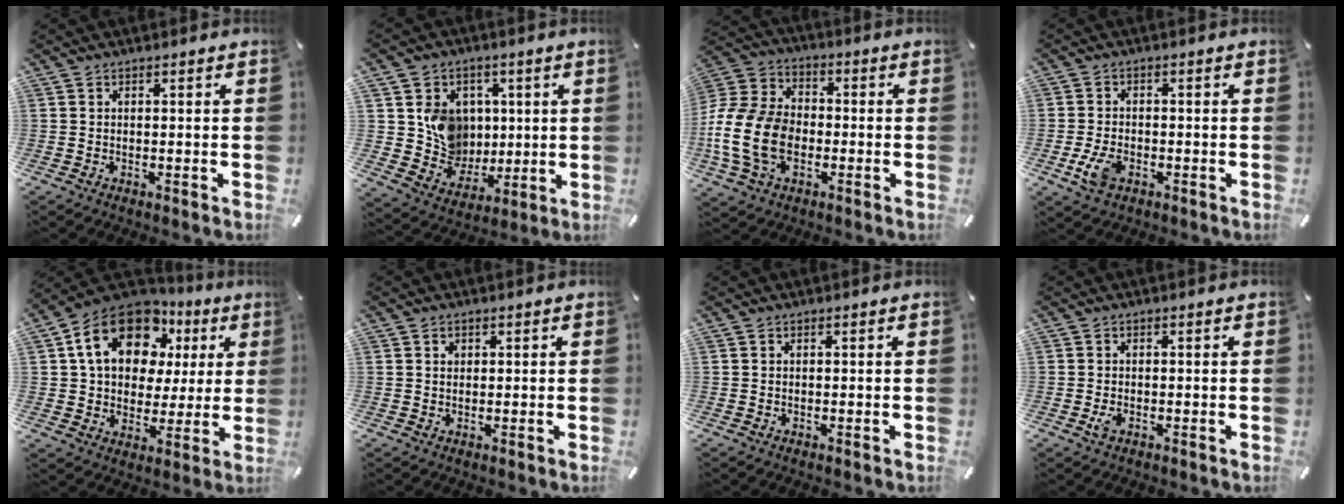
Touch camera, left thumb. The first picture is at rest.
{"total": 12.1, "force": [2.2, 11.3, 3.6], "torque": [-0.055, -0.008, 0.057]}
{"total": 15.8, "force": [-4.4, 11.5, 9.9], "torque": [-0.226, 0.029, -0.080]}
{"total": 5.4, "force": [-2.2, 3.4, 3.6], "torque": [-0.090, 0.000, -0.044]}
{"total": 17.4, "force": [8.2, 12.4, 9.0], "torque": [-0.162, -0.022, 0.152]}
{"total": 1.2, "force": [0.3, 1.0, 0.4], "torque": [-0.001, 0.000, 0.005]}
{"total": 0.0}
{"total": 1.7, "force": [-0.7, 0.9, 1.3], "torque": [-0.037, -0.006, -0.015]}